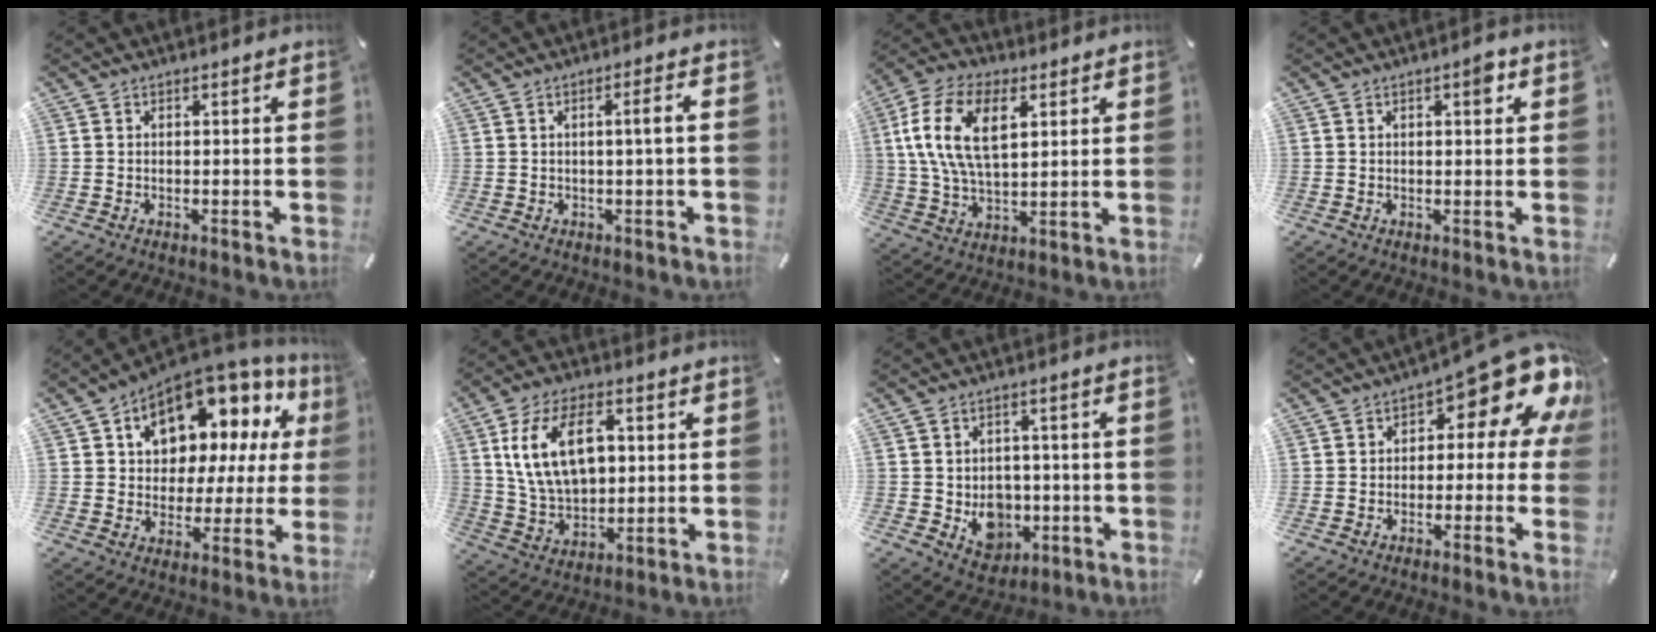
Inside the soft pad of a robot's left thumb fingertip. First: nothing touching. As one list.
[{"total": 3.9, "force": [0.2, 0.1, 3.9], "torque": [-0.071, -0.001, 0.000]}, {"total": 14.8, "force": [4.8, 8.2, 11.3], "torque": [-0.269, 0.003, 0.082]}, {"total": 3.2, "force": [1.3, 1.1, 2.7], "torque": [-0.032, -0.002, 0.015]}, {"total": 12.6, "force": [6.8, 8.4, 6.5], "torque": [-0.099, -0.059, 0.118]}, {"total": 15.0, "force": [3.7, 10.0, 10.5], "torque": [-0.205, 0.006, 0.065]}, {"total": 8.2, "force": [-0.8, 7.3, 3.5], "torque": [-0.036, 0.005, -0.003]}, {"total": 14.5, "force": [6.7, 6.0, 11.4], "torque": [-0.147, -0.051, 0.108]}]